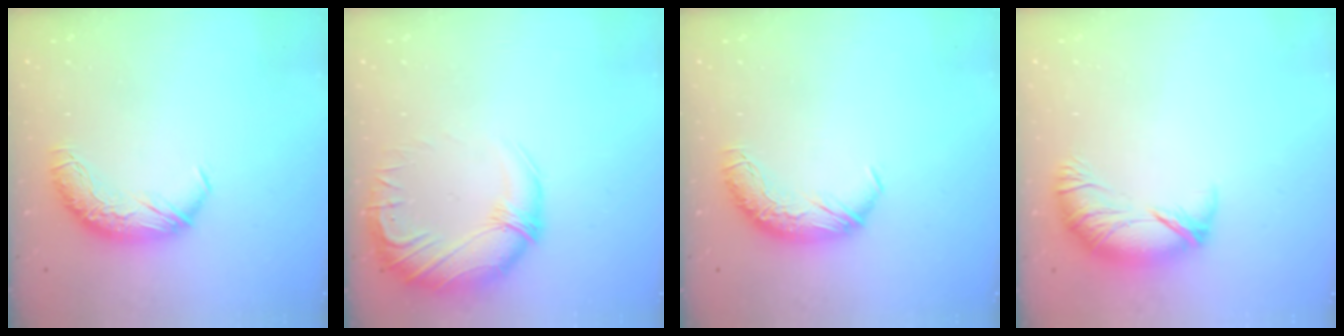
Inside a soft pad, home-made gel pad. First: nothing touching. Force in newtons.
{"total": 4.1, "press": 1.2, "slide": 3.9}
{"total": 0.0}
{"total": 3.1, "press": 2.4, "slide": 2.0}